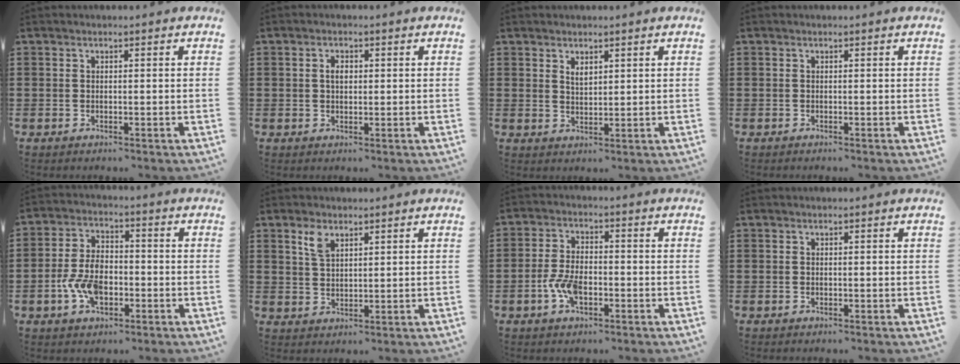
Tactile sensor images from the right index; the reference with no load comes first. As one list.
[{"total": 2.0, "force": [0.3, 1.2, 1.6], "torque": [-0.033, 0.009, 0.004]}, {"total": 1.8, "force": [1.3, 0.9, 0.9], "torque": [-0.019, 0.003, 0.024]}, {"total": 0.0}, {"total": 7.2, "force": [-2.1, 4.2, 5.5], "torque": [-0.128, 0.002, -0.043]}, {"total": 3.4, "force": [2.2, 1.6, 2.1], "torque": [-0.048, 0.005, 0.040]}, {"total": 5.0, "force": [-1.7, 2.4, 4.1], "torque": [-0.097, -0.004, -0.035]}, {"total": 0.0}]